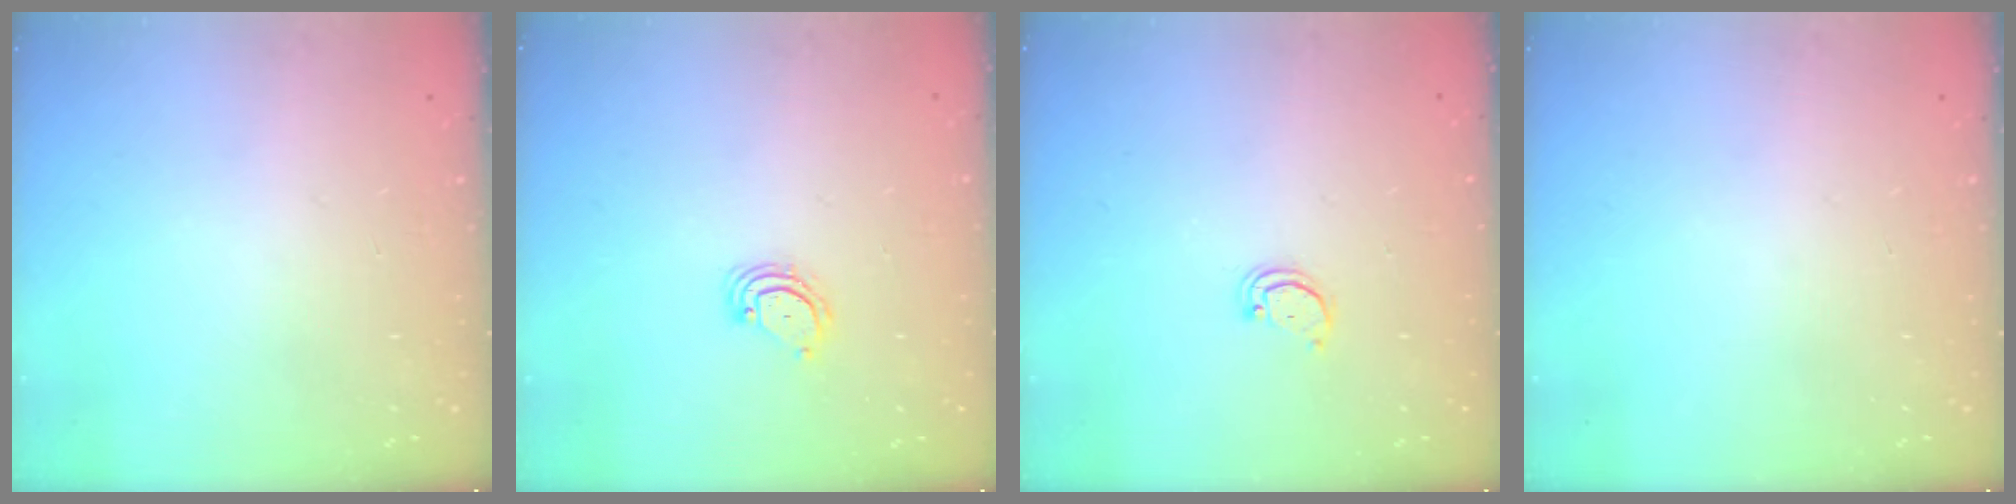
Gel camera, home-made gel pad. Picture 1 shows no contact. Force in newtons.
{"total": 3.8, "press": 3.8, "slide": 0.3}
{"total": 2.1, "press": 2.1, "slide": 0.2}
{"total": 0.0}